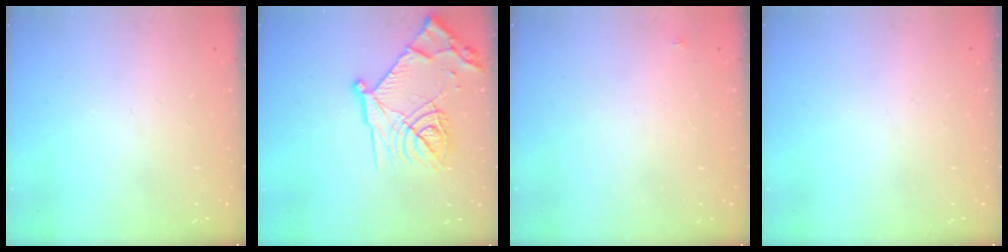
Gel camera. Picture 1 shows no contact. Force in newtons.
{"total": 20.3, "press": 20.2, "slide": 1.9}
{"total": 3.4, "press": 3.3, "slide": 0.4}
{"total": 0.0}